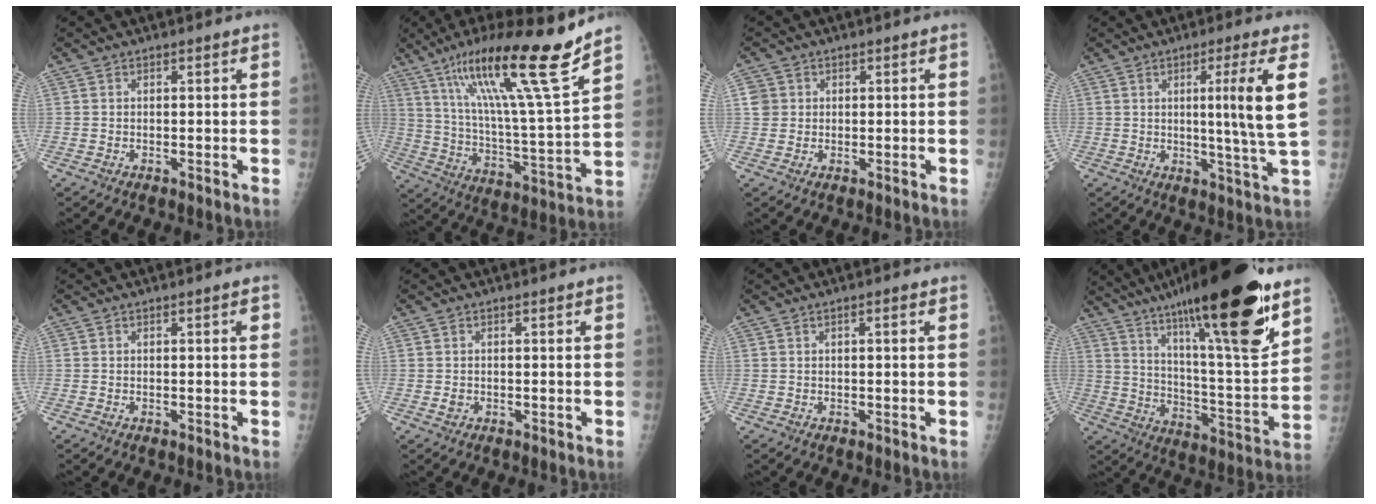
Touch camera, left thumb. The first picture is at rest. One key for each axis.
{"total": 22.8, "fx": 15.2, "fy": 1.1, "fz": 16.9, "tx": -0.258, "ty": -0.063, "tz": 0.260}
{"total": 2.9, "fx": 0.7, "fy": 2.8, "fz": 0.5, "tx": 0.010, "ty": 0.001, "tz": 0.011}
{"total": 11.1, "fx": 2.6, "fy": -1.2, "fz": 10.7, "tx": -0.173, "ty": -0.027, "tz": 0.039}
{"total": 0.8, "fx": 0.2, "fy": 0.1, "fz": 0.7, "tx": -0.011, "ty": 0.001, "tz": 0.001}
{"total": 1.0, "fx": -0.1, "fy": 0.8, "fz": 0.6, "tx": -0.008, "ty": 0.000, "tz": 0.000}
{"total": 1.3, "fx": 0.5, "fy": 0.3, "fz": 1.2, "tx": -0.020, "ty": 0.002, "tz": 0.005}
{"total": 29.1, "fx": 18.6, "fy": 4.9, "fz": 21.8, "tx": -0.326, "ty": -0.065, "tz": 0.304}